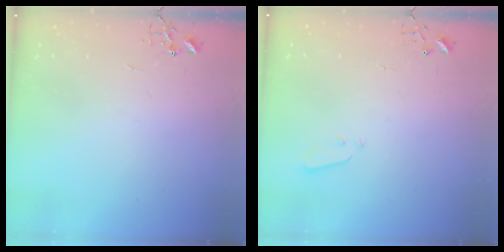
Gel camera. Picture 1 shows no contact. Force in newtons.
{"total": 3.0, "press": 3.0, "slide": 0.3}